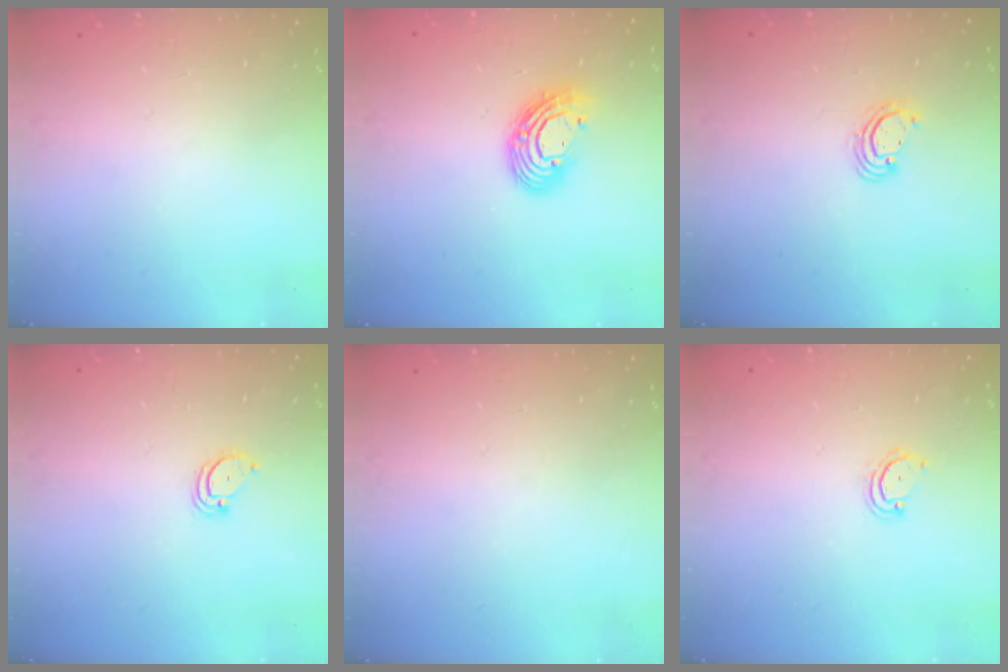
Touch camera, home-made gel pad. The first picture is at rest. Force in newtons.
{"total": 11.3, "press": 11.2, "slide": 0.9}
{"total": 2.6, "press": 2.6, "slide": 0.1}
{"total": 3.0, "press": 3.0, "slide": 0.2}
{"total": 0.0}
{"total": 3.4, "press": 3.4, "slide": 0.2}